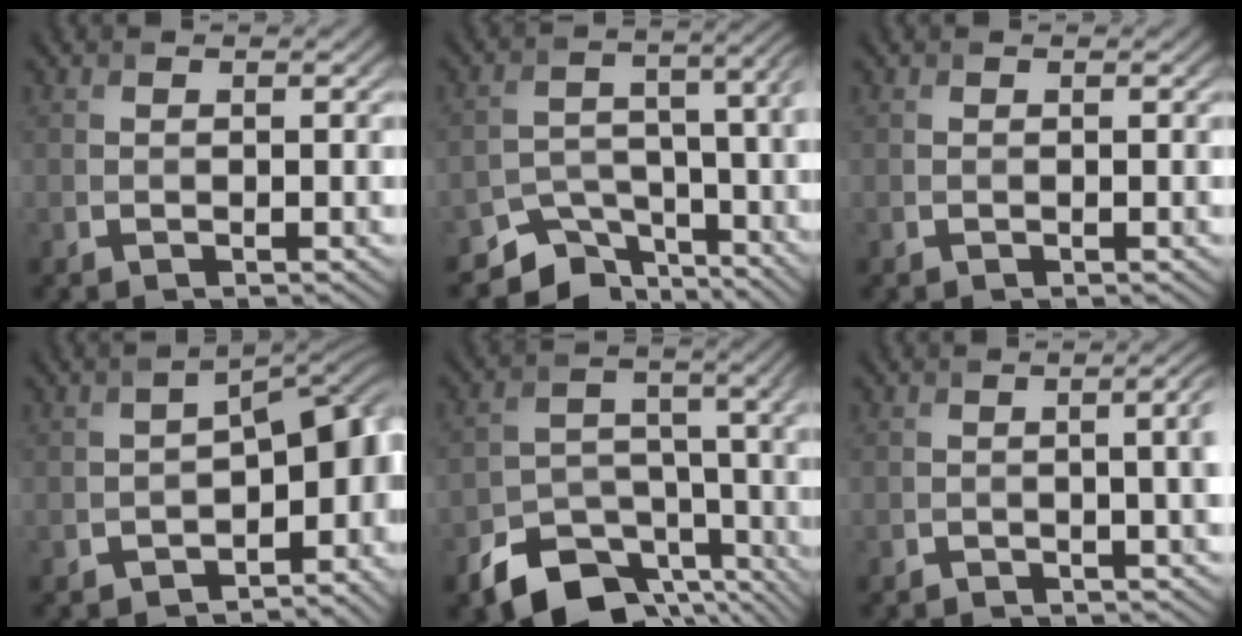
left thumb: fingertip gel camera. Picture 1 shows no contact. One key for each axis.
{"total": 8.7, "fx": -6.3, "fy": 4.5, "fz": 3.9, "tx": -0.059, "ty": -0.026, "tz": -0.108}
{"total": 0.0}
{"total": 10.1, "fx": -3.1, "fy": 5.2, "fz": 8.1, "tx": -0.089, "ty": -0.020, "tz": -0.035}
{"total": 12.6, "fx": -8.0, "fy": 7.4, "fz": 6.3, "tx": -0.118, "ty": -0.029, "tz": -0.132}
{"total": 3.9, "fx": -0.2, "fy": 1.3, "fz": 3.7, "tx": -0.041, "ty": 0.005, "tz": -0.002}